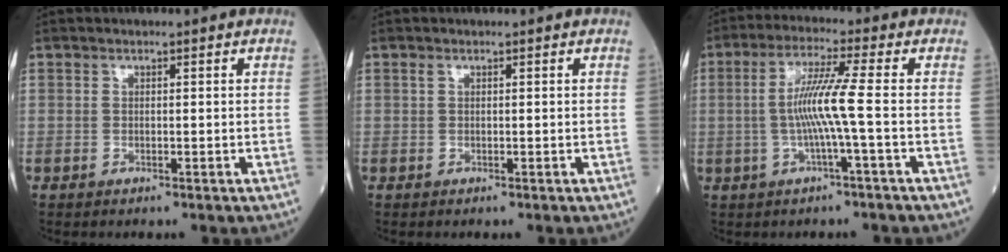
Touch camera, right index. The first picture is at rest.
{"total": 0.0}
{"total": 7.1, "force": [-0.9, -1.3, 7.0], "torque": [-0.141, 0.006, -0.016]}